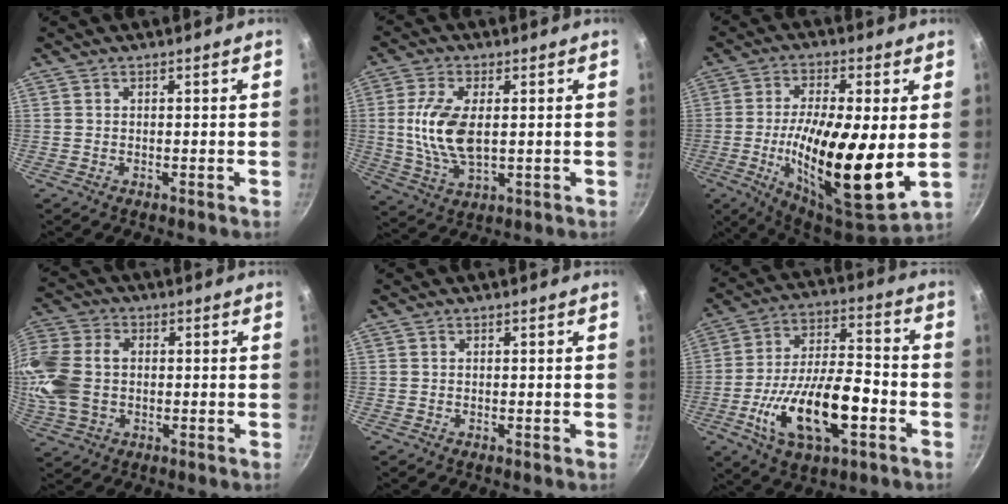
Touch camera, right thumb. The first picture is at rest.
{"total": 11.2, "force": [0.8, 5.6, 9.6], "torque": [-0.190, -0.005, 0.017]}
{"total": 20.4, "force": [-1.2, 6.1, 19.5], "torque": [-0.327, -0.016, -0.027]}
{"total": 17.0, "force": [-0.2, 12.5, 11.5], "torque": [-0.261, 0.026, -0.009]}
{"total": 0.0}
{"total": 19.6, "force": [-6.3, 8.8, 16.4], "torque": [-0.282, 0.035, -0.107]}